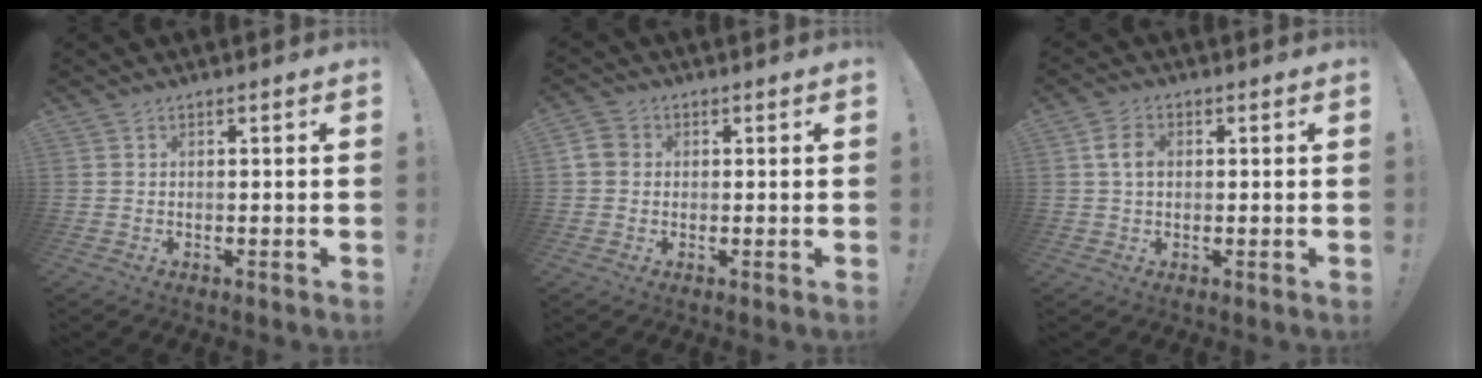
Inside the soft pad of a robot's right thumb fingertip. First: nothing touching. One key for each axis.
{"total": 4.7, "fx": 0.3, "fy": 4.0, "fz": 2.4, "tx": -0.048, "ty": 0.012, "tz": 0.008}
{"total": 5.4, "fx": 0.8, "fy": 3.8, "fz": 3.7, "tx": -0.068, "ty": 0.013, "tz": 0.019}